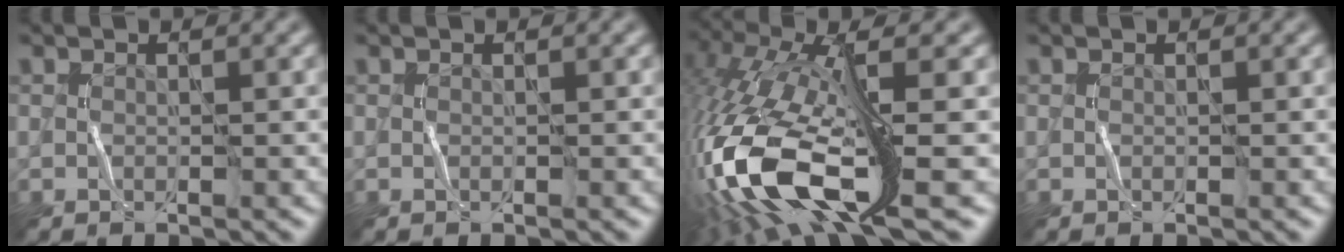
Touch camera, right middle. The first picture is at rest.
{"total": 0.0}
{"total": 15.1, "force": [-4.8, 5.2, 13.3], "torque": [-0.303, -0.009, -0.086]}
{"total": 0.0}